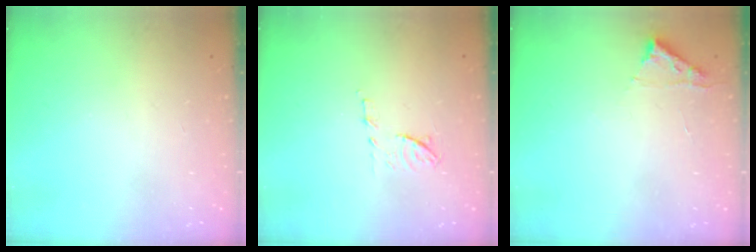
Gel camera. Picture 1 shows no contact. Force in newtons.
{"total": 6.8, "press": 6.8, "slide": 0.9}
{"total": 2.8, "press": 2.8, "slide": 0.3}